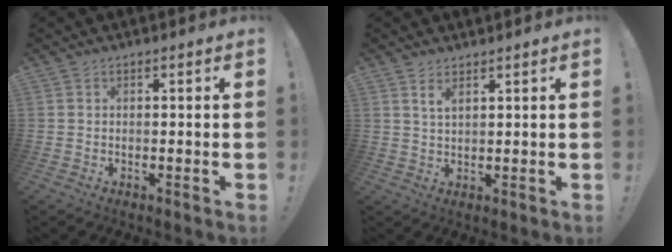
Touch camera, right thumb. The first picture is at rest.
{"total": 3.0, "force": [2.0, 1.0, 2.1], "torque": [-0.034, -0.010, 0.034]}